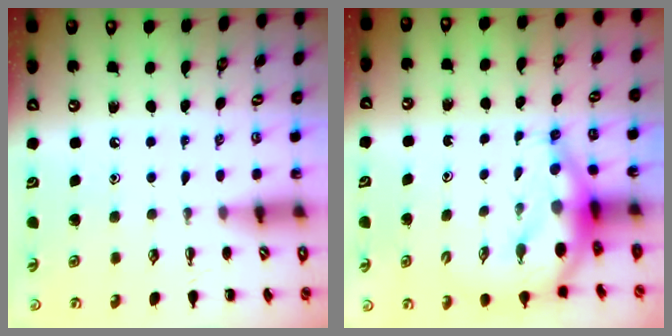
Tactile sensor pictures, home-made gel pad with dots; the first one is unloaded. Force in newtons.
{"total": 7.4, "press": 7.1, "slide": 1.9}